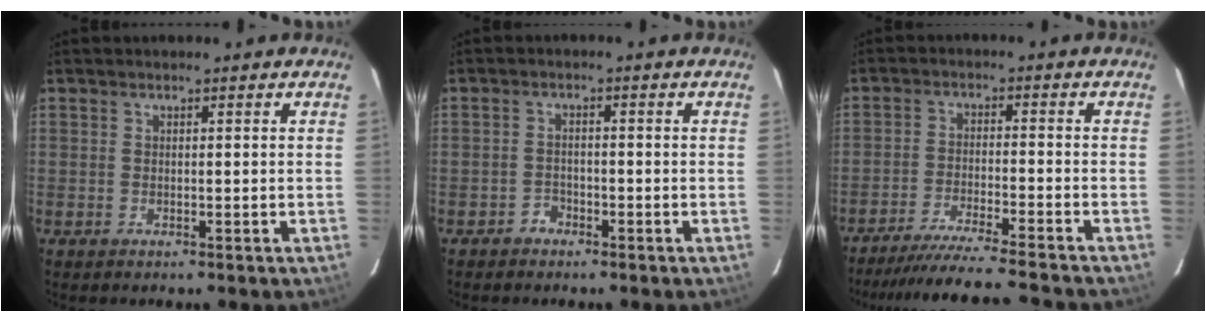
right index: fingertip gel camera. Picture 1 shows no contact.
{"total": 2.1, "force": [-1.6, 1.3, 0.1], "torque": [-0.002, 0.007, -0.027]}
{"total": 14.9, "force": [-13.7, -0.7, 5.7], "torque": [-0.121, -0.020, -0.217]}